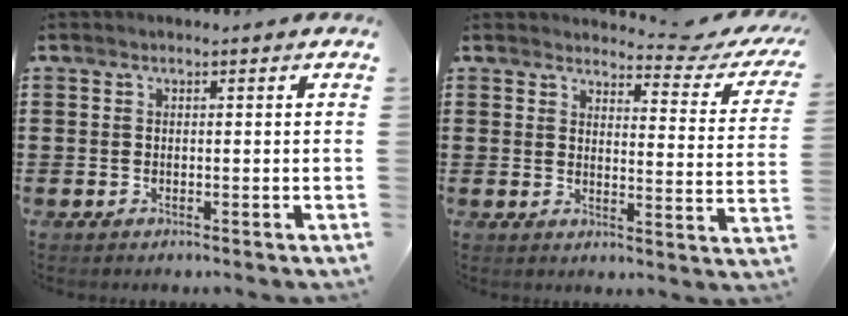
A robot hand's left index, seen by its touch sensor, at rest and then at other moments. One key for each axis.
{"total": 4.4, "fx": 3.9, "fy": 0.3, "fz": 2.0, "tx": -0.040, "ty": -0.025, "tz": 0.062}